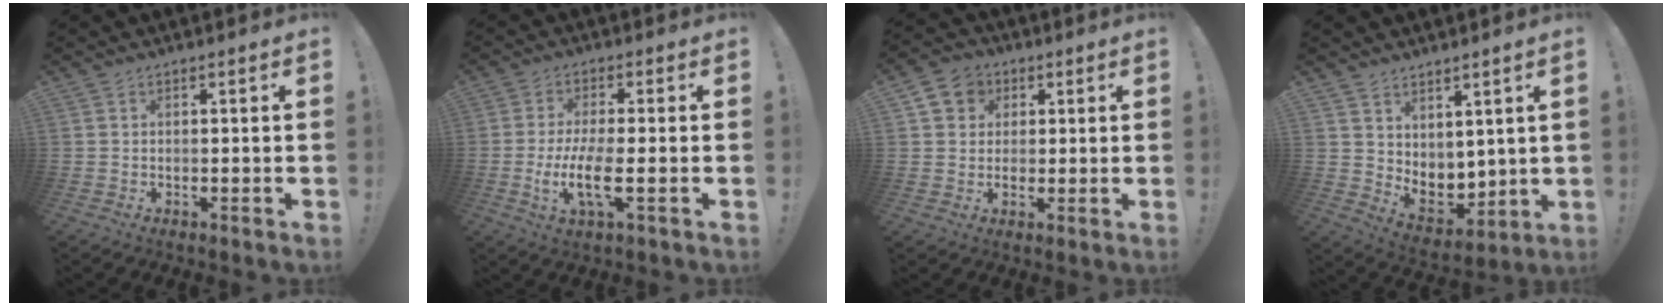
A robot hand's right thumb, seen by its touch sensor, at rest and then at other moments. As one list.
[{"total": 9.9, "force": [-2.2, 2.3, 9.4], "torque": [-0.198, -0.014, -0.043]}, {"total": 8.0, "force": [2.3, 7.3, 2.5], "torque": [-0.031, 0.000, 0.049]}, {"total": 6.5, "force": [3.6, 5.0, 2.0], "torque": [-0.018, -0.044, 0.079]}]